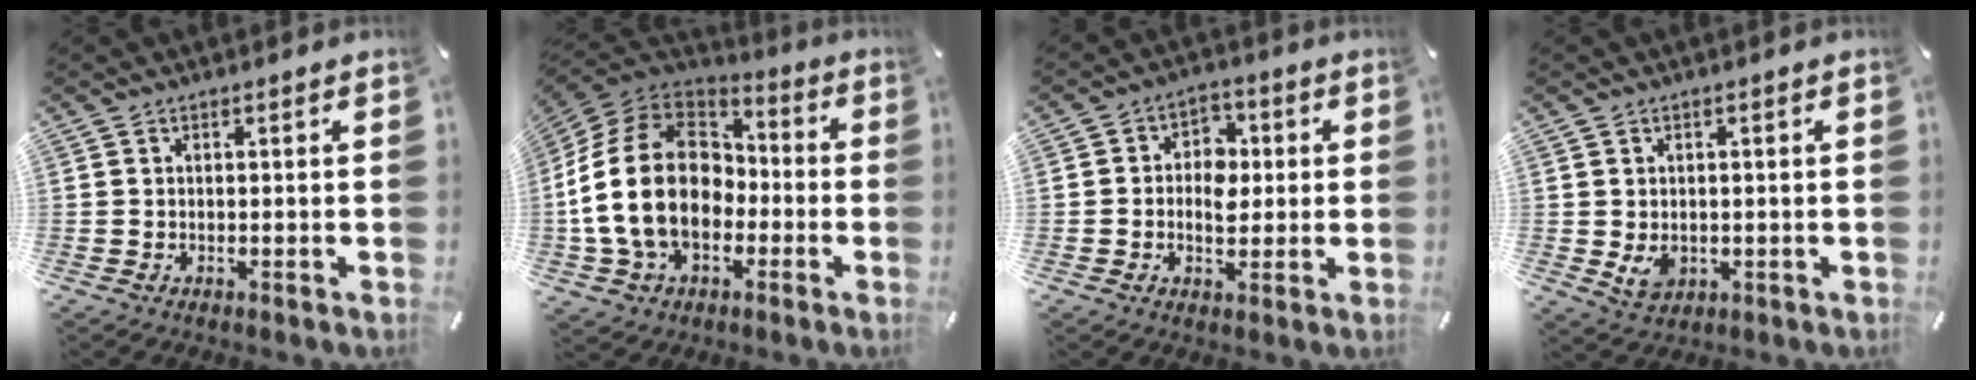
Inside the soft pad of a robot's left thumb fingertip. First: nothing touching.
{"total": 21.2, "force": [-2.6, 16.0, 13.8], "torque": [-0.289, 0.025, -0.046]}
{"total": 6.8, "force": [-0.6, 5.7, 3.8], "torque": [-0.044, 0.005, -0.014]}
{"total": 4.2, "force": [-0.1, 3.4, 2.4], "torque": [-0.038, -0.007, -0.003]}